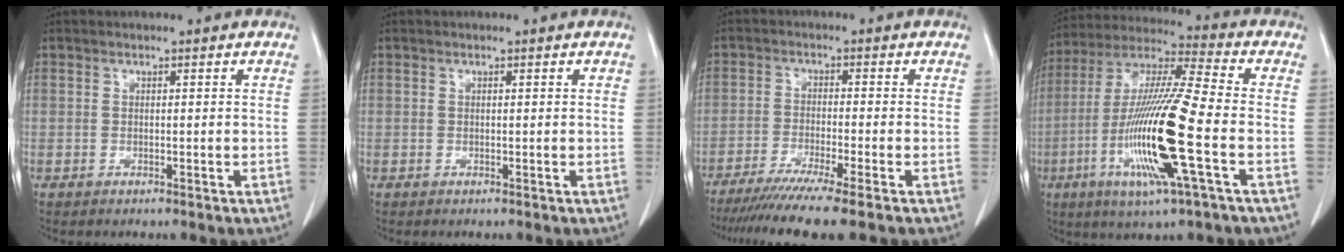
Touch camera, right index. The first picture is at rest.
{"total": 0.0}
{"total": 10.3, "force": [-8.3, -1.4, 6.0], "torque": [-0.079, -0.033, -0.130]}
{"total": 18.6, "force": [-5.1, 0.5, 17.9], "torque": [-0.367, -0.018, -0.102]}